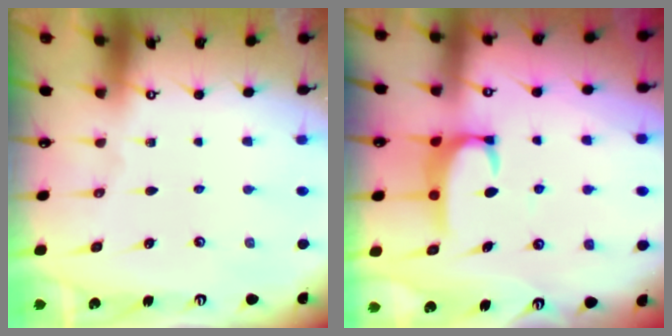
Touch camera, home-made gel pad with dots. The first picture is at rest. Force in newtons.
{"total": 2.9, "press": 2.9, "slide": 0.3}